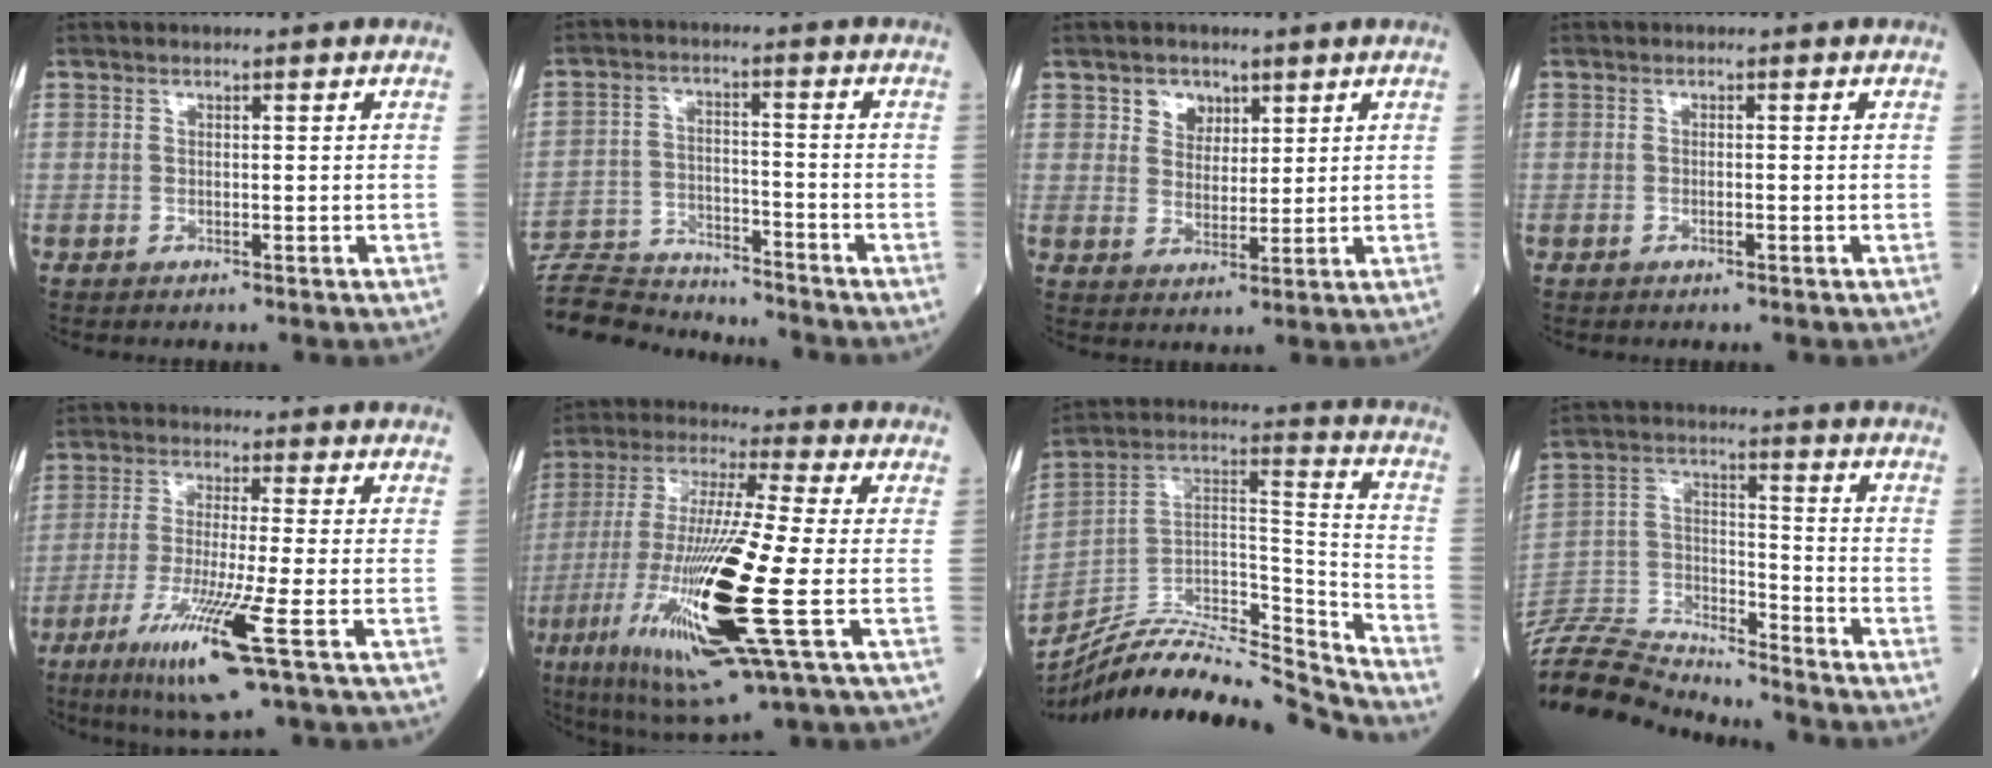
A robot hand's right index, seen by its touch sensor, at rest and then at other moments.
{"total": 11.9, "force": [-11.7, 1.3, 1.6], "torque": [-0.026, 0.013, -0.204]}
{"total": 4.0, "force": [2.2, 3.1, 1.3], "torque": [-0.019, 0.004, 0.041]}
{"total": 0.9, "force": [-0.4, 0.1, 0.9], "torque": [-0.018, 0.000, -0.005]}
{"total": 11.7, "force": [-5.4, -0.6, 10.3], "torque": [-0.205, -0.035, -0.099]}
{"total": 22.8, "force": [-6.3, 1.2, 21.9], "torque": [-0.464, -0.046, -0.115]}
{"total": 21.6, "force": [-20.8, 1.4, 5.4], "torque": [-0.104, 0.043, -0.347]}
{"total": 17.3, "force": [-17.0, 1.9, 2.4], "torque": [-0.061, 0.031, -0.294]}